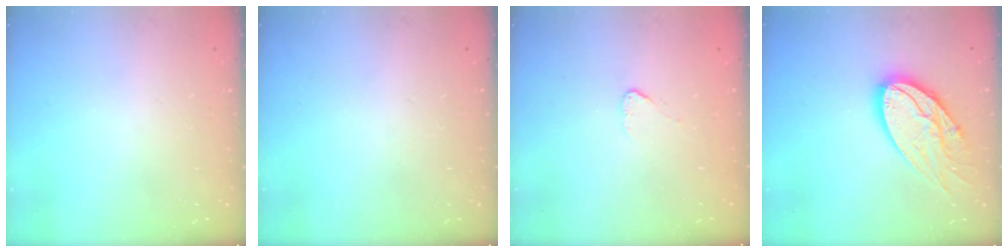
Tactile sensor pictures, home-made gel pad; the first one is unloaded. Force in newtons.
{"total": 0.0}
{"total": 2.7, "press": 2.7, "slide": 0.3}
{"total": 17.3, "press": 17.3, "slide": 1.5}